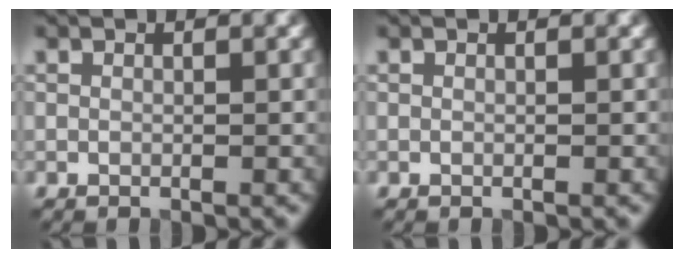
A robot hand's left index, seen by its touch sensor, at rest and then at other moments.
{"total": 0.0}